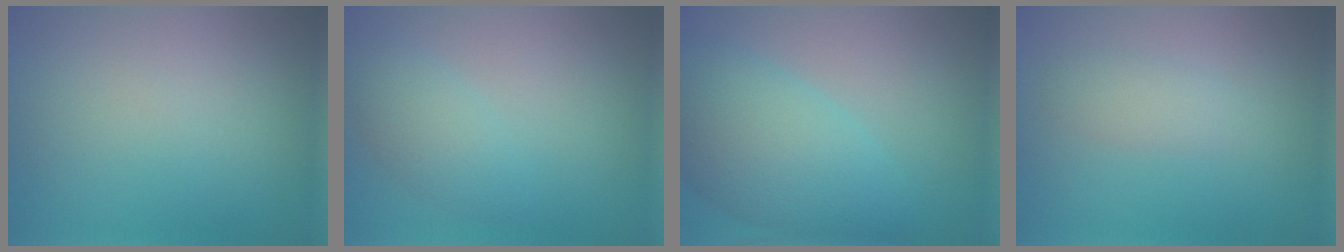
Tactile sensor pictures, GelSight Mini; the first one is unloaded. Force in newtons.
{"total": 2.5, "press": 2.5, "slide": 0.1}
{"total": 7.2, "press": 7.2, "slide": 0.3}
{"total": 1.6, "press": 1.6, "slide": 0.1}